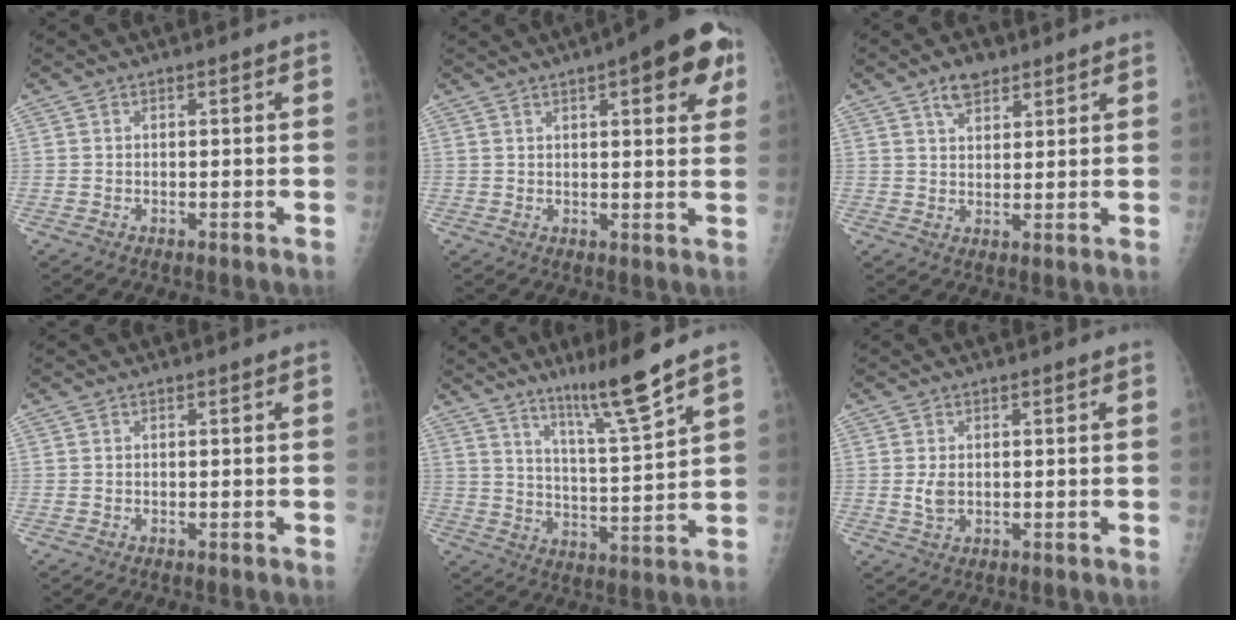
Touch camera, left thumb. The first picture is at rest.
{"total": 11.5, "force": [5.0, 3.7, 9.7], "torque": [-0.091, -0.005, 0.053]}
{"total": 4.5, "force": [3.0, 2.5, 2.2], "torque": [-0.020, -0.015, 0.053]}
{"total": 0.0}
{"total": 10.8, "force": [7.9, -0.5, 7.3], "torque": [-0.125, -0.063, 0.141]}
{"total": 2.5, "force": [0.0, 1.6, 1.9], "torque": [-0.037, -0.005, 0.002]}